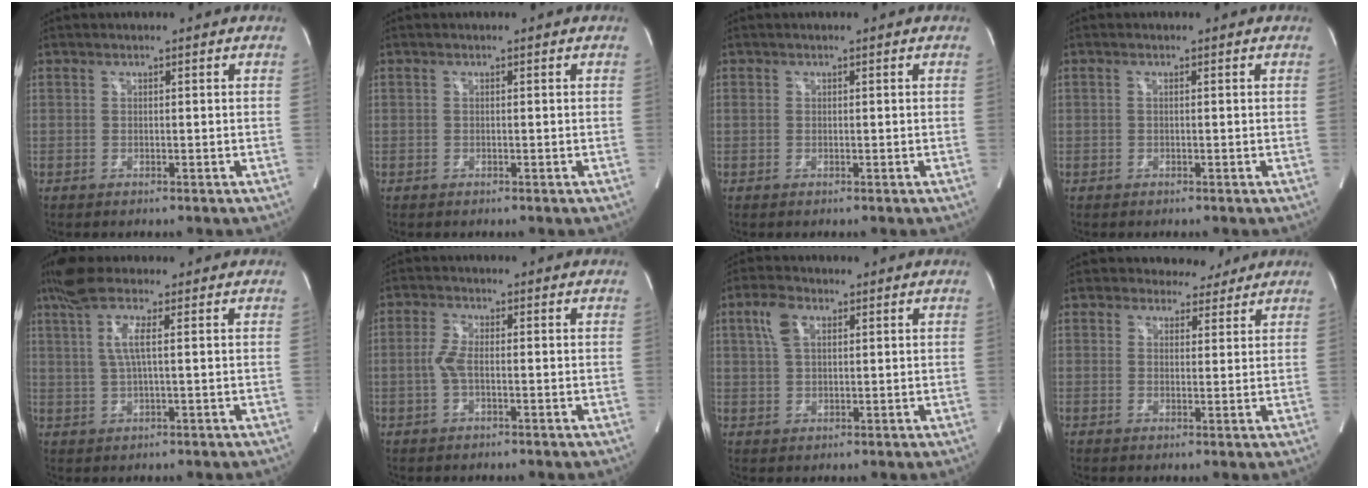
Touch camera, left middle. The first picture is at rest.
{"total": 0.0}
{"total": 0.0}
{"total": 0.6, "force": [0.2, 0.1, 0.6], "torque": [-0.018, 0.004, 0.002]}
{"total": 6.3, "force": [2.6, 0.5, 5.7], "torque": [-0.119, 0.020, 0.052]}
{"total": 2.9, "force": [-0.5, 0.8, 2.8], "torque": [-0.066, 0.000, -0.012]}
{"total": 4.5, "force": [2.0, 2.3, 3.3], "torque": [-0.076, 0.015, 0.042]}
{"total": 4.2, "force": [3.7, 2.1, 0.1], "torque": [0.009, -0.001, 0.043]}